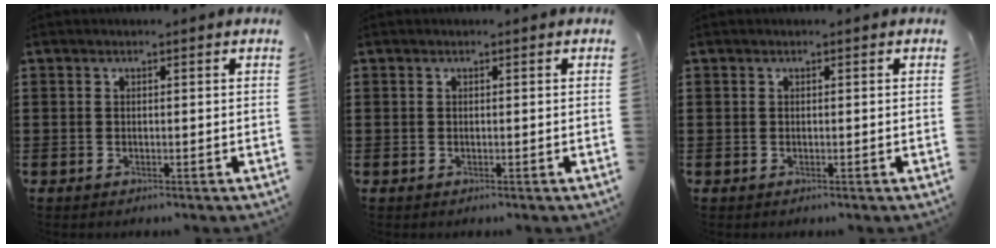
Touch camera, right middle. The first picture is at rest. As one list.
[{"total": 0.0}, {"total": 0.0}]